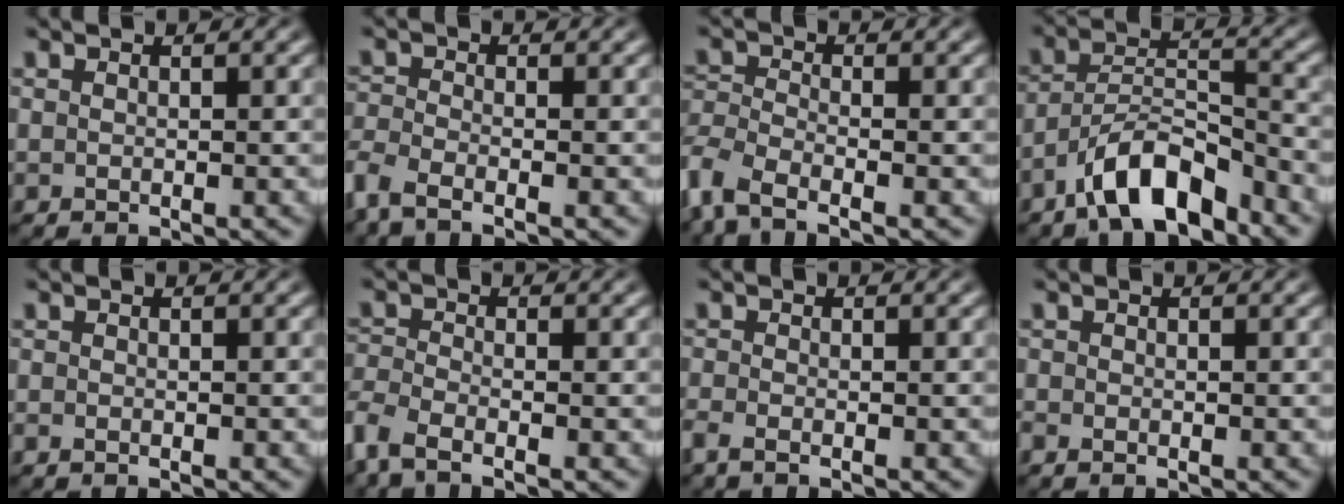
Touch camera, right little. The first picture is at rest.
{"total": 3.2, "force": [-2.4, 1.2, 1.7], "torque": [-0.051, -0.017, -0.038]}
{"total": 4.1, "force": [-2.6, 2.2, 2.2], "torque": [-0.076, -0.025, -0.039]}
{"total": 6.1, "force": [-4.2, 2.4, 3.6], "torque": [-0.047, -0.010, -0.067]}
{"total": 0.8, "force": [-0.8, 0.1, 0.2], "torque": [-0.007, -0.007, -0.011]}
{"total": 3.6, "force": [-2.6, 1.5, 1.9], "torque": [-0.057, -0.018, -0.041]}
{"total": 1.8, "force": [-1.5, 0.5, 0.8], "torque": [-0.027, -0.013, -0.024]}
{"total": 1.0, "force": [-0.9, 0.5, 0.3], "torque": [-0.011, -0.008, -0.016]}